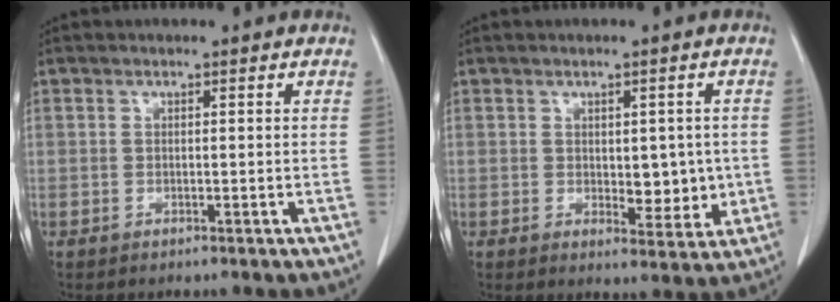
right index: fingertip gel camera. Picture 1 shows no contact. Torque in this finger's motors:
{"motor_torque": [0.19, 0.07, 0.13, 0.04]}